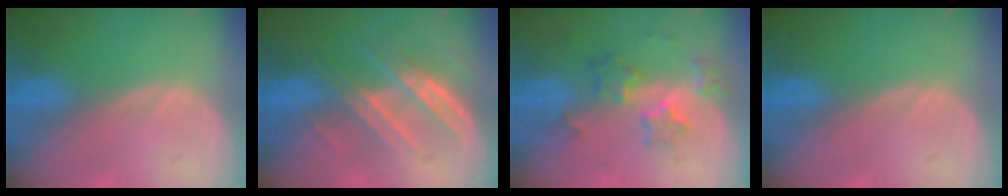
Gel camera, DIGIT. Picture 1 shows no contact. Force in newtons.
{"total": 7.2, "press": 6.7, "slide": 2.7}
{"total": 5.9, "press": 5.4, "slide": 2.5}
{"total": 0.0}